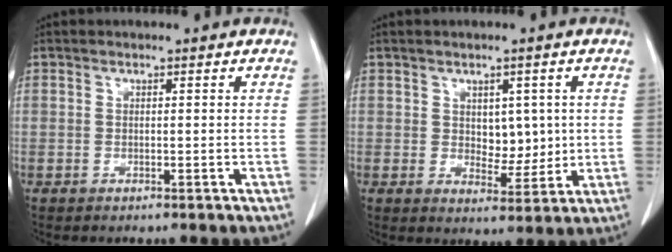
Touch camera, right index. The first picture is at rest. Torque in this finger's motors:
{"motor_torque": [-0.01, 0.19, 0.06, 0.00]}